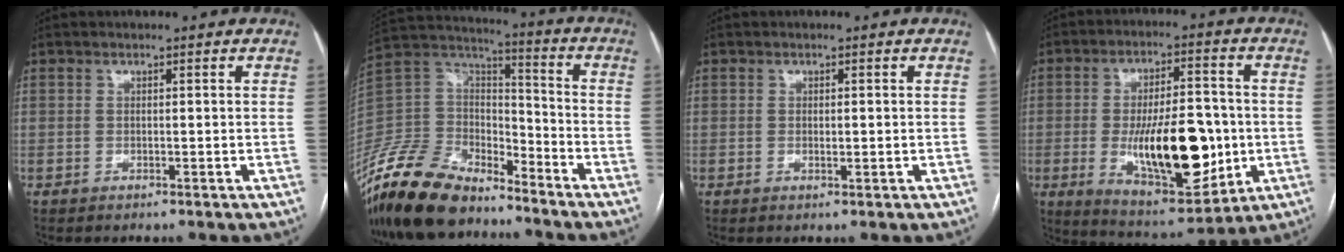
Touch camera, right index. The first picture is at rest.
{"total": 18.1, "force": [-14.9, 6.6, 7.9], "torque": [-0.168, 0.016, -0.284]}
{"total": 0.9, "force": [-0.1, 0.2, 0.9], "torque": [-0.017, -0.003, 0.000]}
{"total": 18.0, "force": [-2.9, 6.3, 16.6], "torque": [-0.274, -0.005, -0.034]}